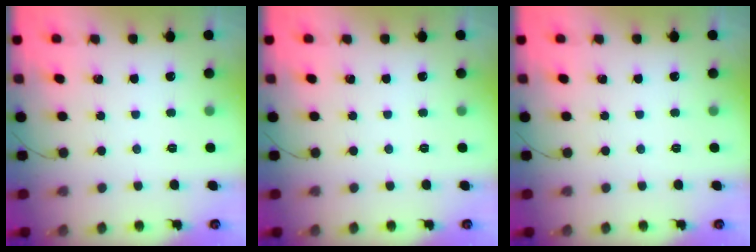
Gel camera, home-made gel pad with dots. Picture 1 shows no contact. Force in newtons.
{"total": 0.0}
{"total": 0.0}